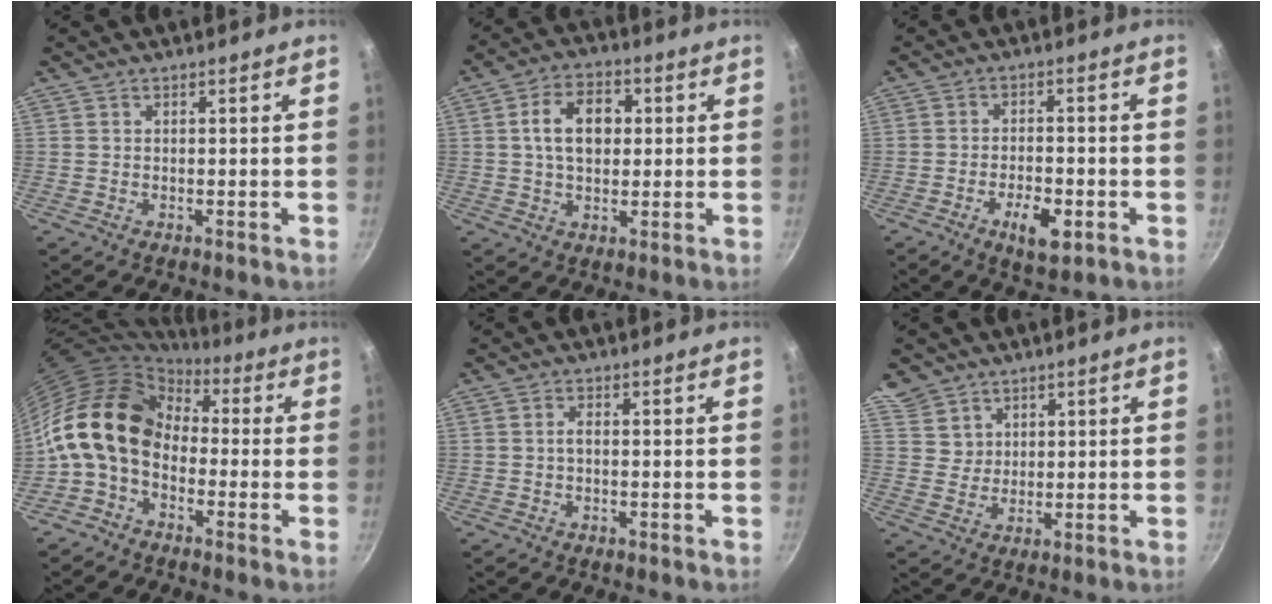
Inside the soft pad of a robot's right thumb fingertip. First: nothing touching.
{"total": 9.7, "force": [1.5, 6.6, 6.9], "torque": [-0.095, 0.011, 0.017]}
{"total": 6.8, "force": [-3.0, 2.9, 5.4], "torque": [-0.080, 0.014, -0.045]}
{"total": 15.9, "force": [-0.8, 11.8, 10.7], "torque": [-0.190, 0.043, -0.040]}
{"total": 1.2, "force": [-0.2, 0.4, 1.1], "torque": [-0.024, 0.005, -0.005]}
{"total": 6.1, "force": [3.8, 4.6, 0.9], "torque": [0.015, -0.006, 0.075]}